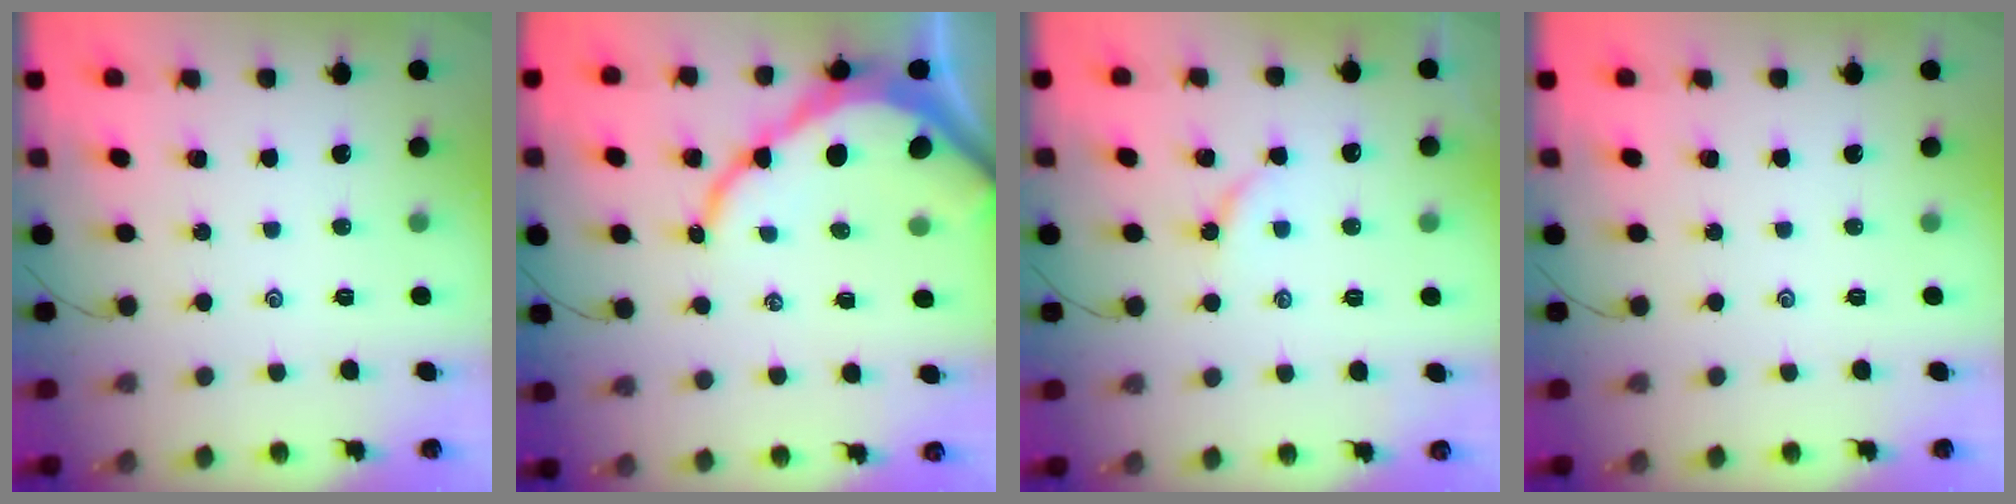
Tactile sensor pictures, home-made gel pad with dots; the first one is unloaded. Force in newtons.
{"total": 11.6, "press": 11.6, "slide": 0.6}
{"total": 2.7, "press": 2.6, "slide": 0.5}
{"total": 0.0}